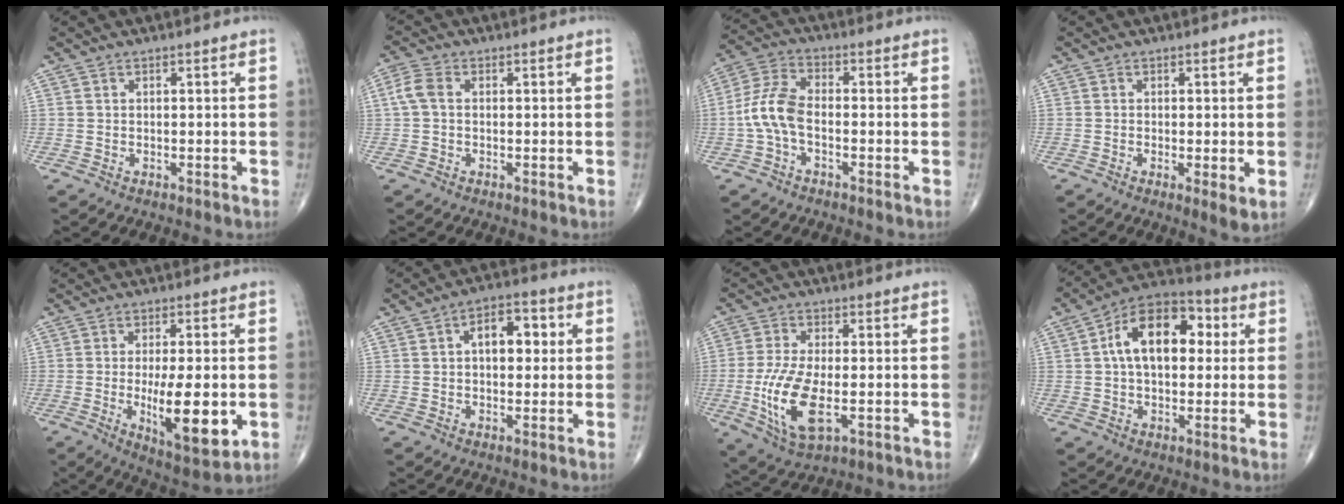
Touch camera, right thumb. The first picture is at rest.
{"total": 3.7, "force": [0.3, 2.5, 2.8], "torque": [-0.068, 0.011, -0.001]}
{"total": 7.9, "force": [-1.7, 4.1, 6.5], "torque": [-0.144, 0.027, -0.044]}
{"total": 3.2, "force": [-0.4, 0.7, 3.1], "torque": [-0.057, -0.015, -0.012]}
{"total": 13.5, "force": [-2.4, 4.4, 12.5], "torque": [-0.184, -0.021, -0.029]}
{"total": 8.1, "force": [1.4, 4.8, 6.4], "torque": [-0.071, 0.017, 0.016]}
{"total": 12.0, "force": [-2.7, 5.0, 10.6], "torque": [-0.224, -0.013, -0.044]}
{"total": 15.3, "force": [2.8, 9.1, 12.0], "torque": [-0.172, 0.027, 0.035]}